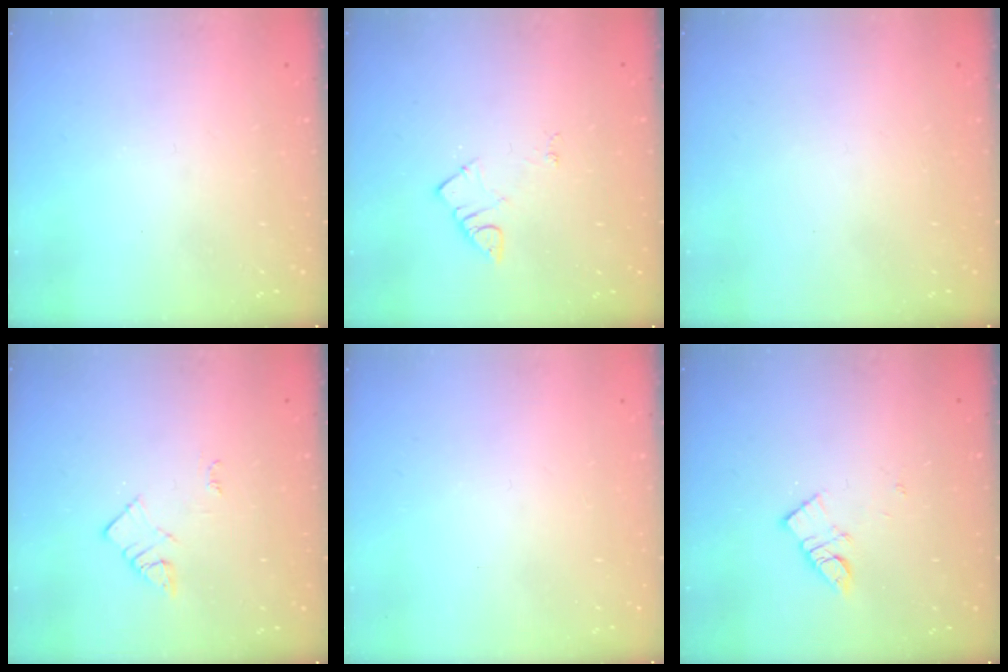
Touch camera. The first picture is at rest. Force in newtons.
{"total": 3.8, "press": 3.8, "slide": 0.5}
{"total": 1.7, "press": 1.7, "slide": 0.1}
{"total": 3.0, "press": 3.0, "slide": 0.4}
{"total": 1.6, "press": 1.6, "slide": 0.1}
{"total": 8.1, "press": 8.1, "slide": 0.4}